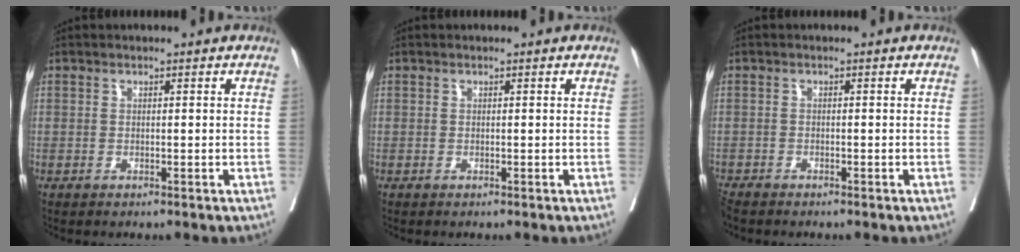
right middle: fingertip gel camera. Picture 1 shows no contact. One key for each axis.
{"total": 0.0}
{"total": 2.4, "fx": -2.3, "fy": 0.2, "fz": 0.6, "tx": -0.015, "ty": -0.010, "tz": -0.046}